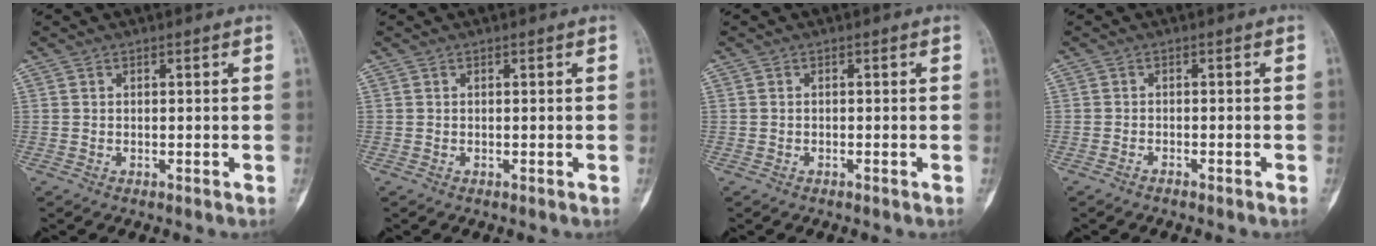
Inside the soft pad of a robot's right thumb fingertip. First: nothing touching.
{"total": 0.0}
{"total": 0.0}
{"total": 0.8, "force": [-0.7, 0.1, 0.2], "torque": [-0.008, 0.003, -0.012]}